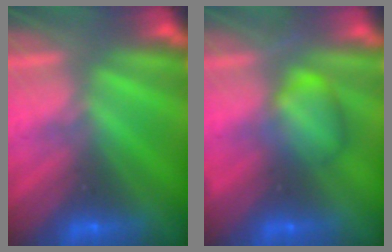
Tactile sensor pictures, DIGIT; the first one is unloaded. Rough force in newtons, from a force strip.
{"total": 2.3}